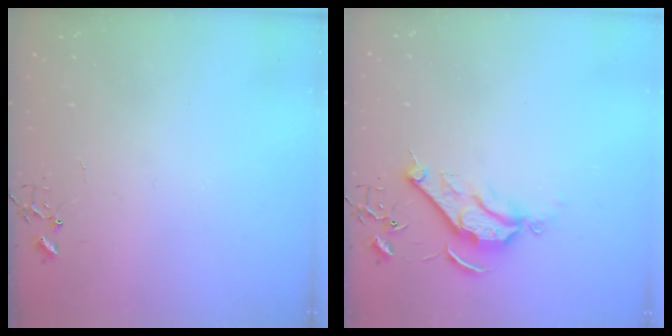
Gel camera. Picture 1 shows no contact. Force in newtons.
{"total": 9.1, "press": 9.1, "slide": 0.1}